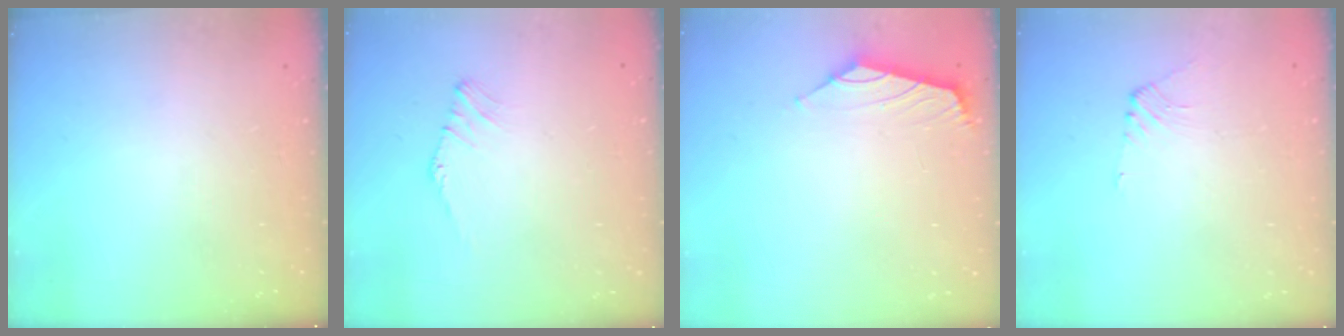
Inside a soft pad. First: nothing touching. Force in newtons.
{"total": 0.9, "press": 0.8, "slide": 0.4}
{"total": 0.7, "press": 0.6, "slide": 0.2}
{"total": 1.8, "press": 1.8, "slide": 0.4}